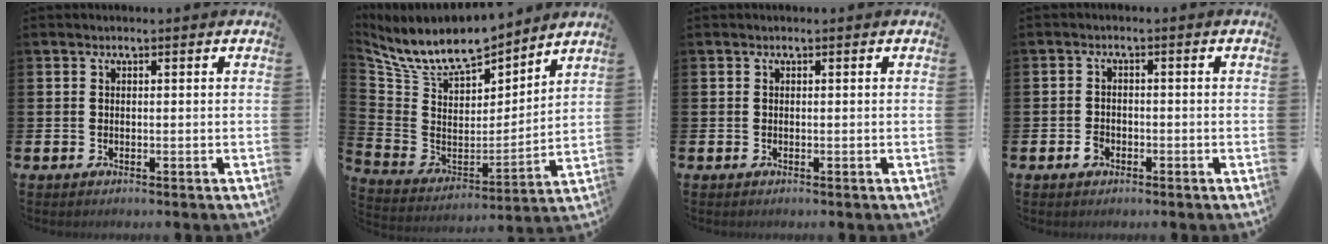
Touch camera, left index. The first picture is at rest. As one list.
[{"total": 9.9, "force": [9.3, 2.3, 2.7], "torque": [-0.102, -0.066, 0.163]}, {"total": 0.0}, {"total": 1.7, "force": [-1.0, 1.3, 0.6], "torque": [-0.010, 0.000, -0.021]}]